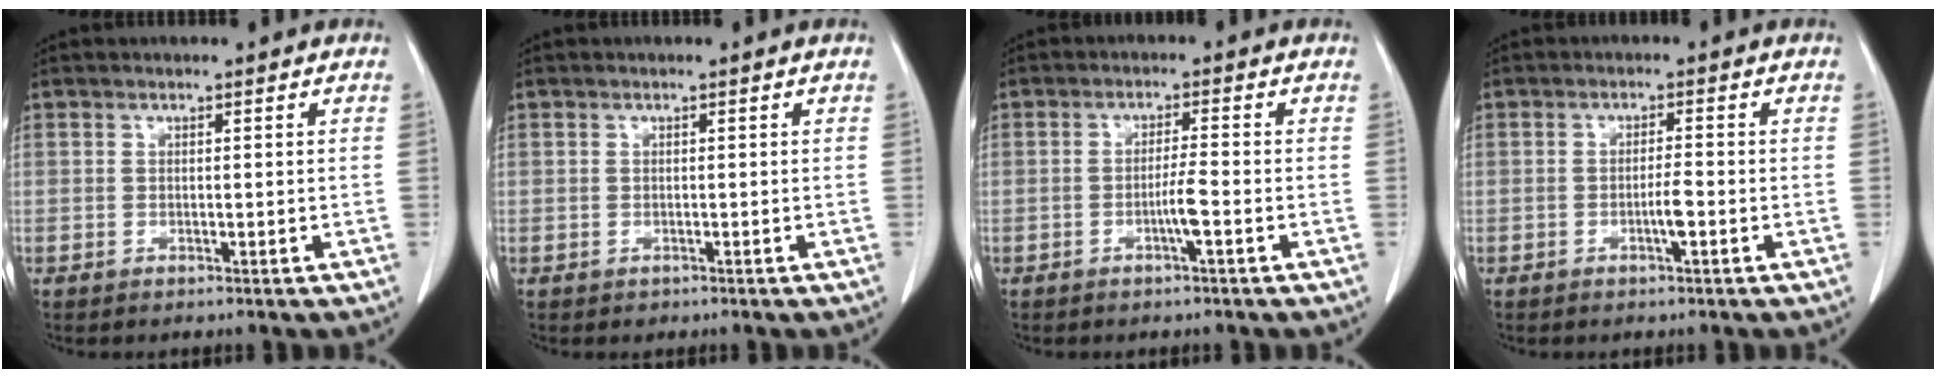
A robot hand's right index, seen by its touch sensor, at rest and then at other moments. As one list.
[{"total": 0.7, "force": [-0.3, 0.6, 0.0], "torque": [0.000, 0.005, -0.005]}, {"total": 3.0, "force": [-1.2, -0.4, 2.7], "torque": [-0.048, -0.002, -0.023]}, {"total": 2.6, "force": [-1.0, -0.2, 2.3], "torque": [-0.042, -0.001, -0.019]}]